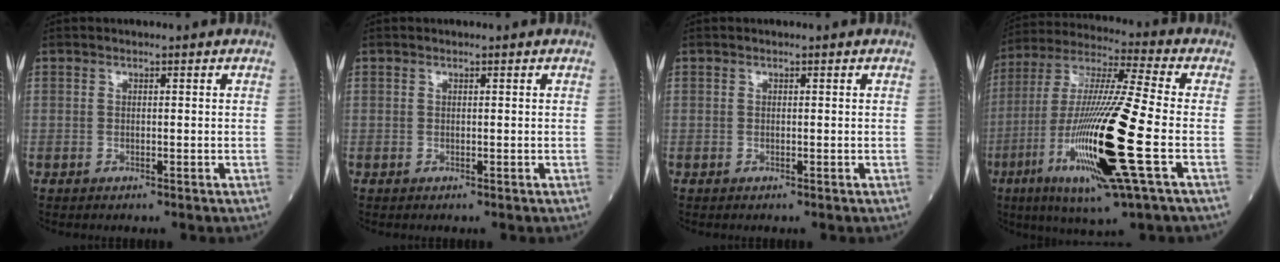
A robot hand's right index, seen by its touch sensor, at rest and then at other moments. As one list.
[{"total": 0.0}, {"total": 0.0}, {"total": 21.4, "force": [-6.2, 0.7, 20.5], "torque": [-0.427, -0.031, -0.120]}]